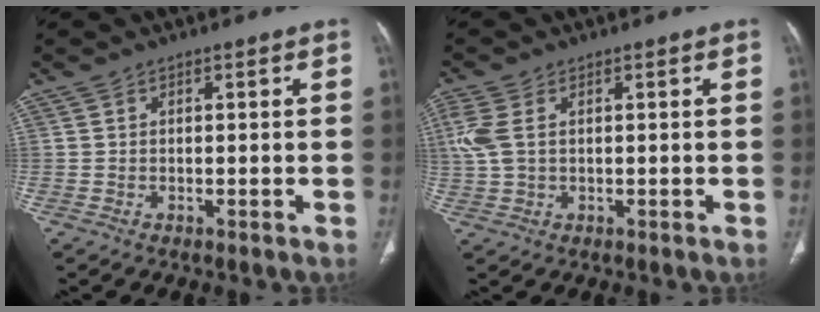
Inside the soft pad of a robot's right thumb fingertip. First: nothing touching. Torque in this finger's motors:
{"motor_torque": [-0.13, -0.08, 0.48, 0.73, 0.25]}